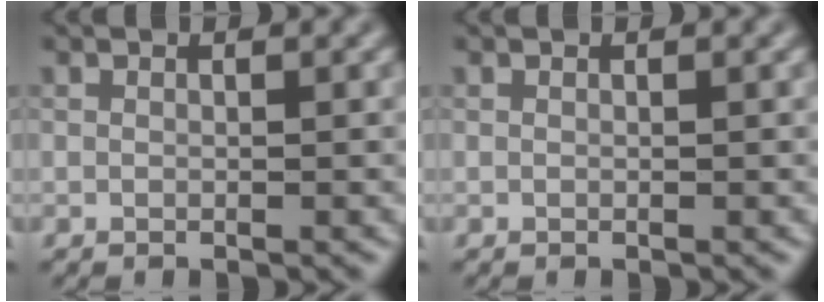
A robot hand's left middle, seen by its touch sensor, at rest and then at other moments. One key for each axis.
{"total": 0.0}